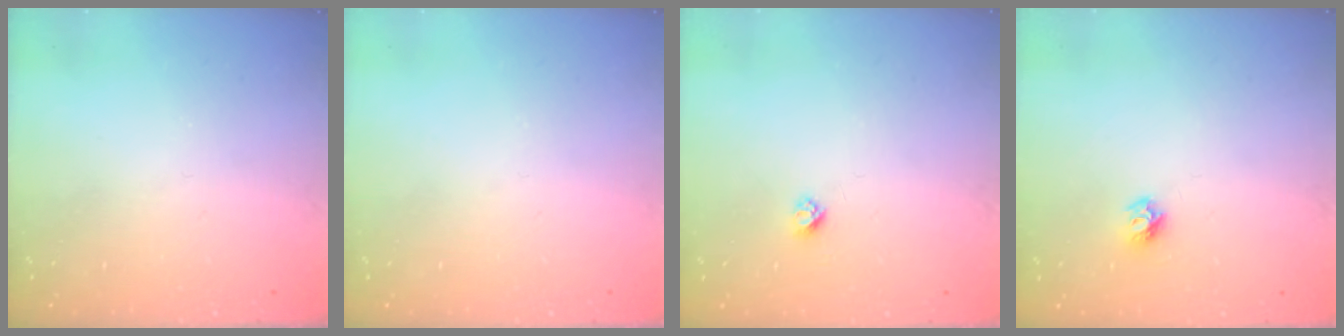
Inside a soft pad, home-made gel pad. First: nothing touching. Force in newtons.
{"total": 0.0}
{"total": 2.7, "press": 2.6, "slide": 0.3}
{"total": 5.5, "press": 5.5, "slide": 0.3}